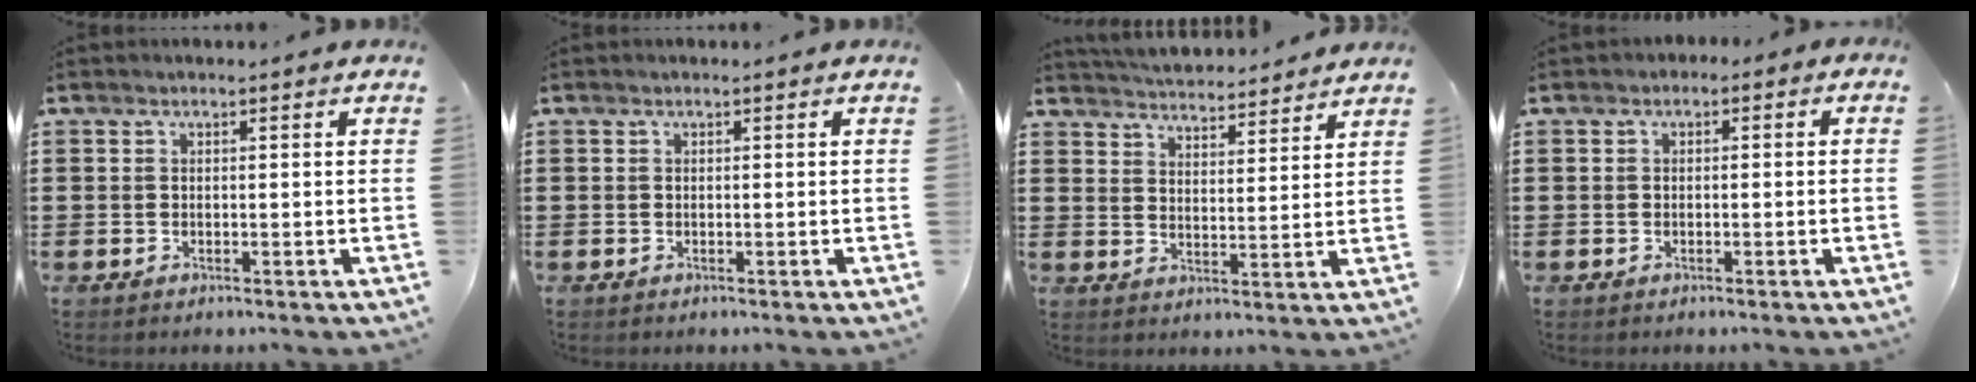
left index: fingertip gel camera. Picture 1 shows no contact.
{"total": 0.0}
{"total": 4.2, "force": [4.2, 0.1, 0.2], "torque": [-0.021, -0.026, 0.072]}
{"total": 1.1, "force": [-0.8, 0.6, 0.3], "torque": [-0.010, 0.003, -0.018]}